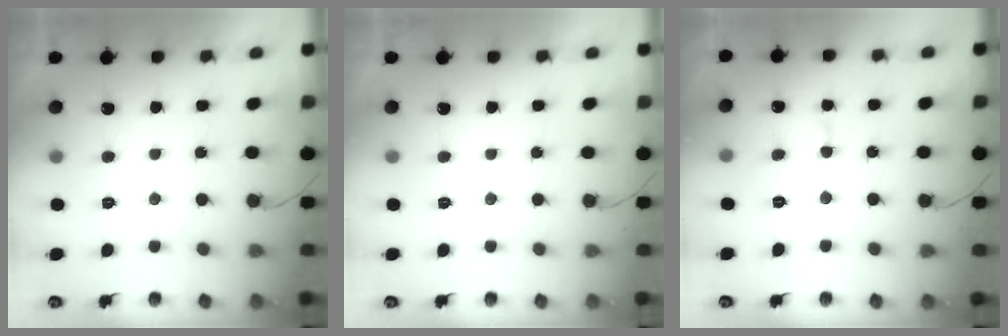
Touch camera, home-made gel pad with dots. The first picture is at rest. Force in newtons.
{"total": 0.0}
{"total": 5.9, "press": 5.9, "slide": 0.5}